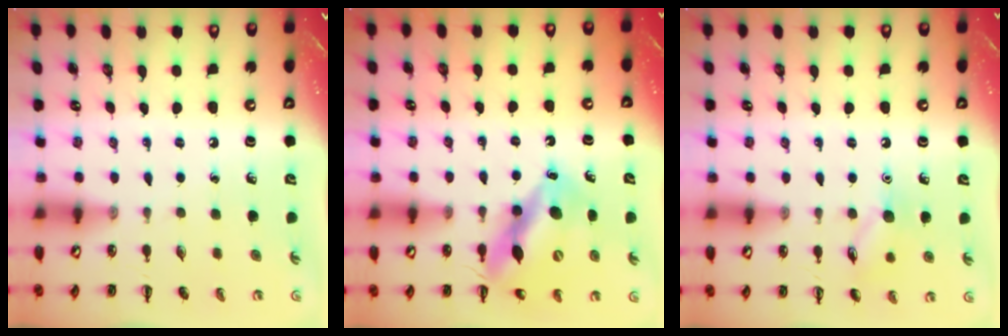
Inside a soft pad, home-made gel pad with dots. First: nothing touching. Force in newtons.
{"total": 12.2, "press": 11.8, "slide": 3.3}
{"total": 8.4, "press": 8.4, "slide": 0.8}